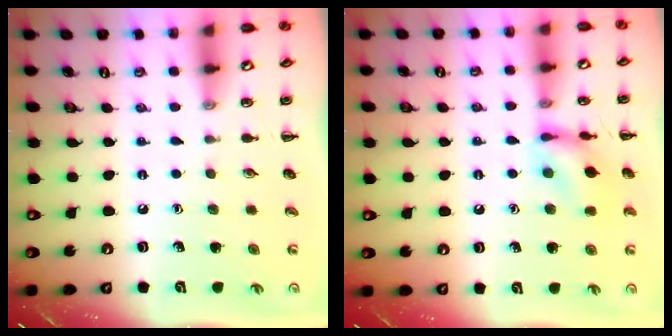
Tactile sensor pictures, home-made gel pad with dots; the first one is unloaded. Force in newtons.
{"total": 12.3, "press": 12.2, "slide": 1.0}